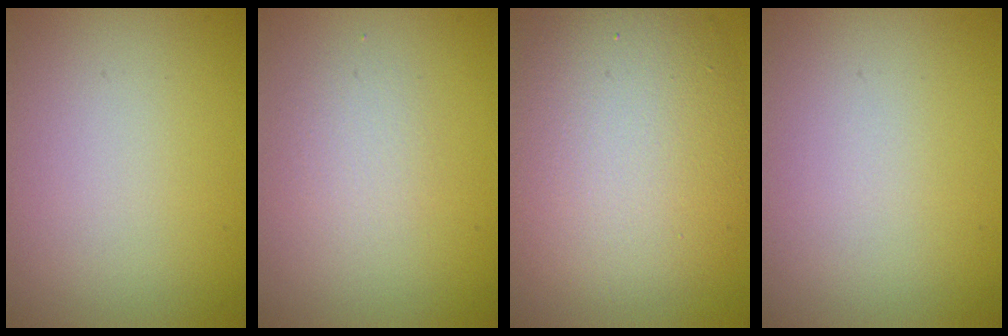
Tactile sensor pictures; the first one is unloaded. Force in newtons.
{"total": 1.5, "press": 1.5, "slide": 0.1}
{"total": 10.7, "press": 10.7, "slide": 0.7}
{"total": 0.0}